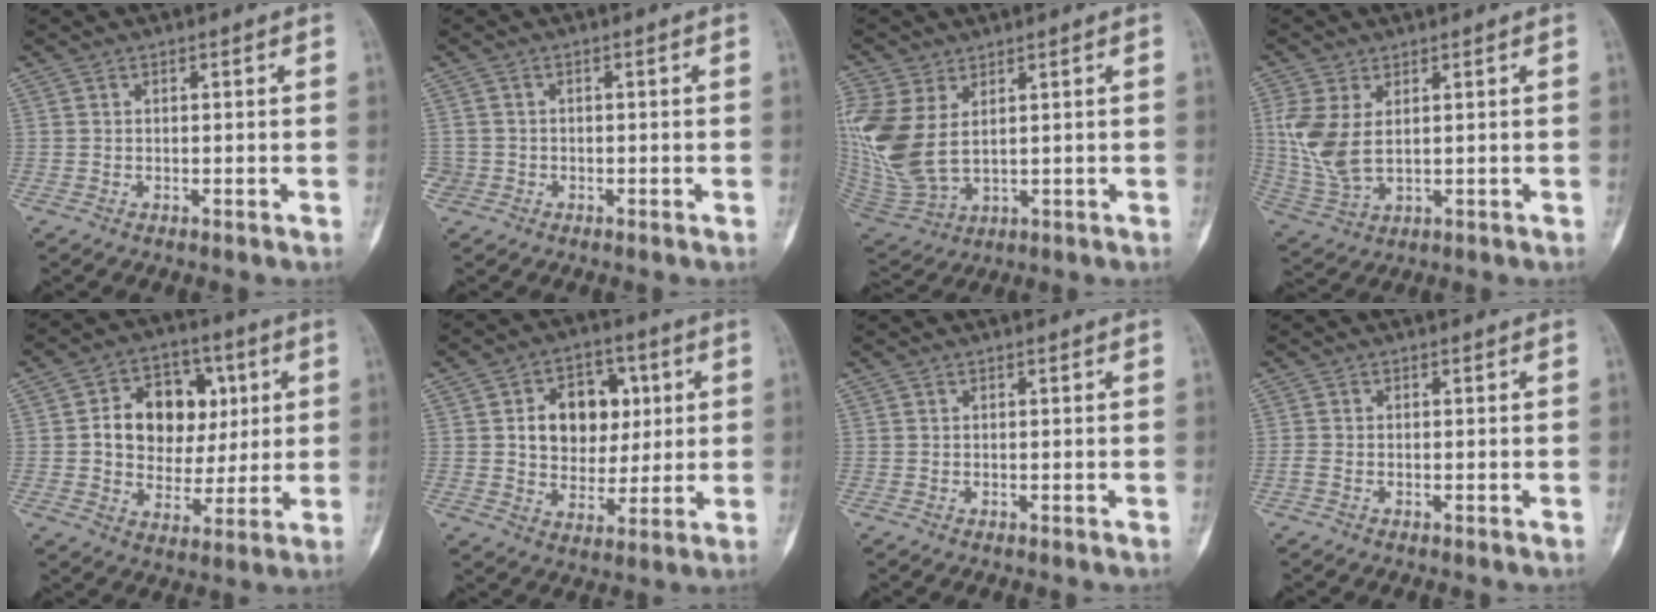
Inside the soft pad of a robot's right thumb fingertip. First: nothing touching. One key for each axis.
{"total": 2.2, "fx": -0.9, "fy": 2.0, "fz": 0.1, "tx": 0.006, "ty": 0.010, "tz": -0.021}
{"total": 14.9, "fx": 3.2, "fy": 9.2, "fz": 11.3, "tx": -0.279, "ty": -0.013, "tz": 0.082}
{"total": 8.9, "fx": 1.6, "fy": 5.1, "fz": 7.2, "tx": -0.169, "ty": -0.005, "tz": 0.048}
{"total": 14.6, "fx": 2.8, "fy": 11.4, "fz": 8.8, "tx": -0.085, "ty": 0.011, "tz": 0.048}
{"total": 13.0, "fx": 2.7, "fy": 9.9, "fz": 8.1, "tx": -0.069, "ty": 0.002, "tz": 0.048}
{"total": 0.0}
{"total": 0.8, "fx": -0.4, "fy": 0.4, "fz": 0.6, "tx": -0.013, "ty": -0.002, "tz": -0.011}